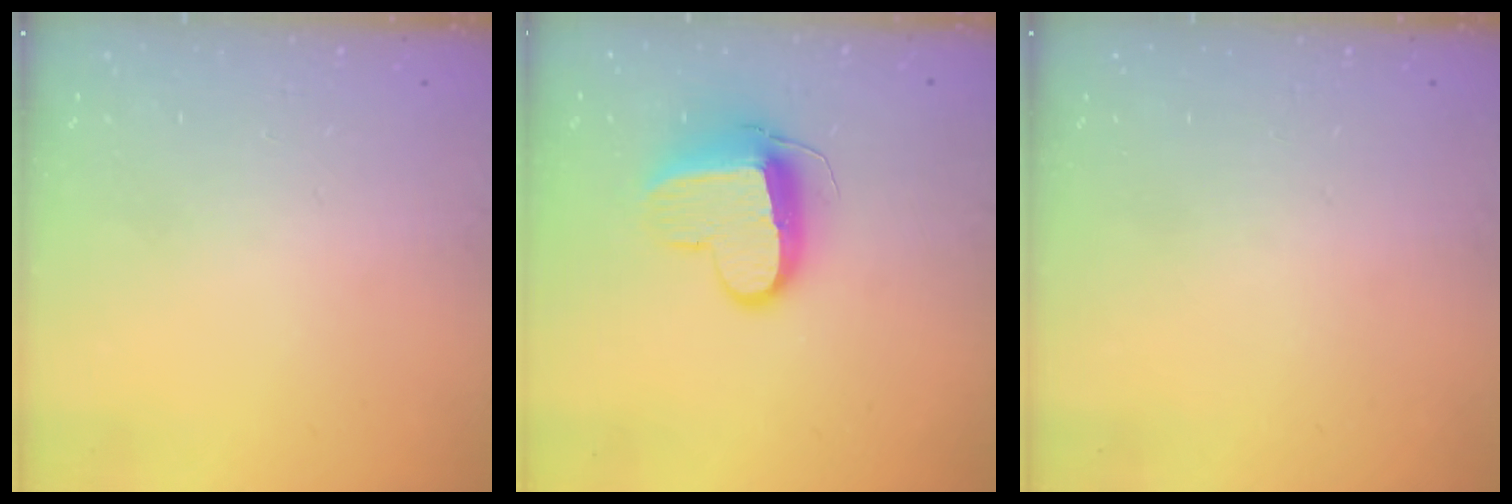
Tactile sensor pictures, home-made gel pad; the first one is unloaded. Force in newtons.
{"total": 11.3, "press": 11.3, "slide": 1.1}
{"total": 0.0}